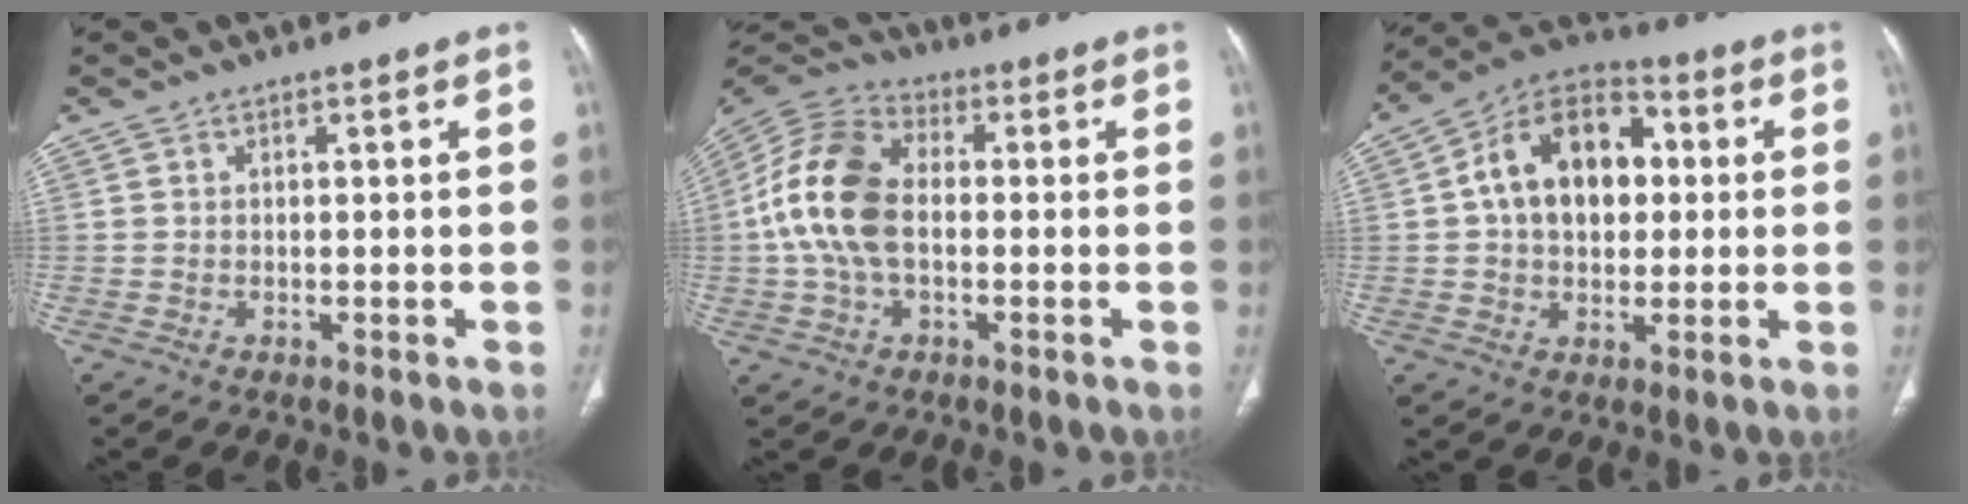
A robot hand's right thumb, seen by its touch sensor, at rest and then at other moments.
{"total": 14.4, "force": [-0.5, 9.2, 11.0], "torque": [-0.218, 0.032, -0.019]}
{"total": 16.1, "force": [2.1, 11.0, 11.5], "torque": [-0.149, 0.025, 0.023]}